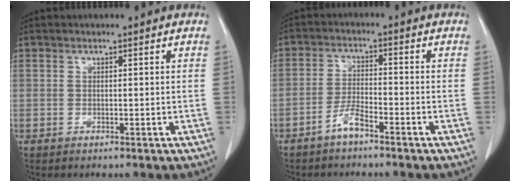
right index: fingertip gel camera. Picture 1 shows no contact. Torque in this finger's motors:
{"motor_torque": [0.57, -0.14, 0.07, 0.02]}